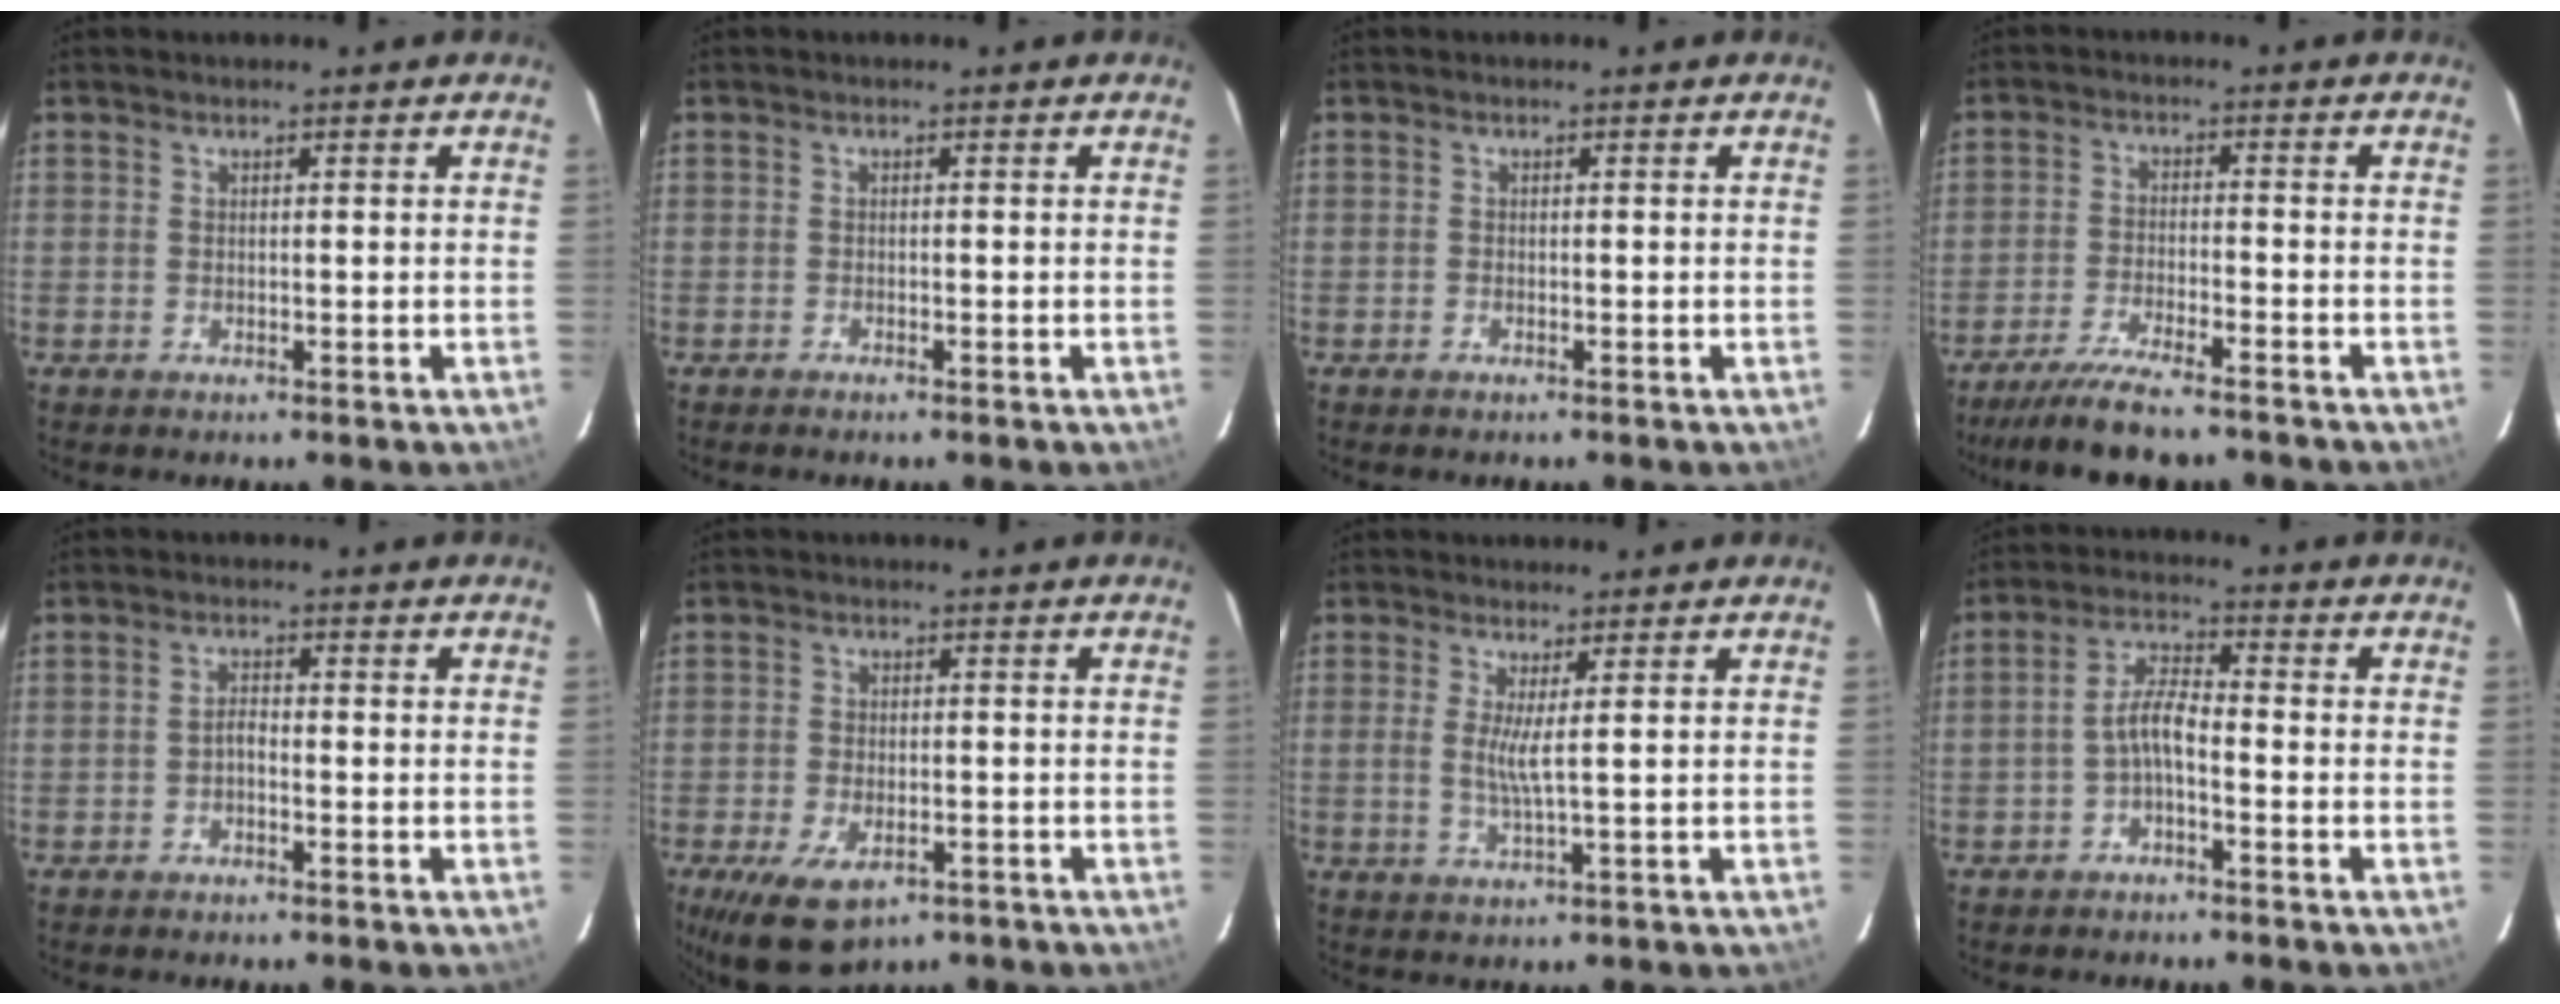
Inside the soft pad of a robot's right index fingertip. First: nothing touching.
{"total": 0.7, "force": [-0.6, 0.1, 0.3], "torque": [-0.006, 0.000, -0.013]}
{"total": 0.6, "force": [-0.5, 0.3, 0.1], "torque": [-0.004, 0.001, -0.010]}
{"total": 10.9, "force": [-9.3, 1.7, 5.4], "torque": [-0.127, -0.021, -0.157]}
{"total": 1.4, "force": [-1.0, 0.5, 0.8], "torque": [-0.016, 0.006, -0.020]}
{"total": 10.1, "force": [-5.7, 5.1, 6.6], "torque": [-0.143, -0.029, -0.091]}
{"total": 3.2, "force": [0.6, -0.6, 3.1], "torque": [-0.061, -0.009, 0.007]}
{"total": 4.4, "force": [-2.1, 1.1, 3.7], "torque": [-0.081, 0.015, -0.041]}